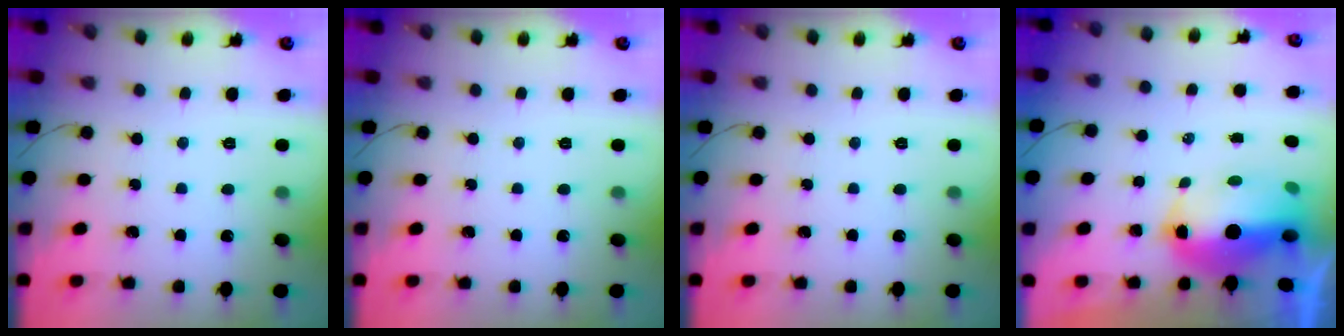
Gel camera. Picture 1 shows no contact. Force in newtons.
{"total": 0.0}
{"total": 0.0}
{"total": 12.9, "press": 12.7, "slide": 2.4}